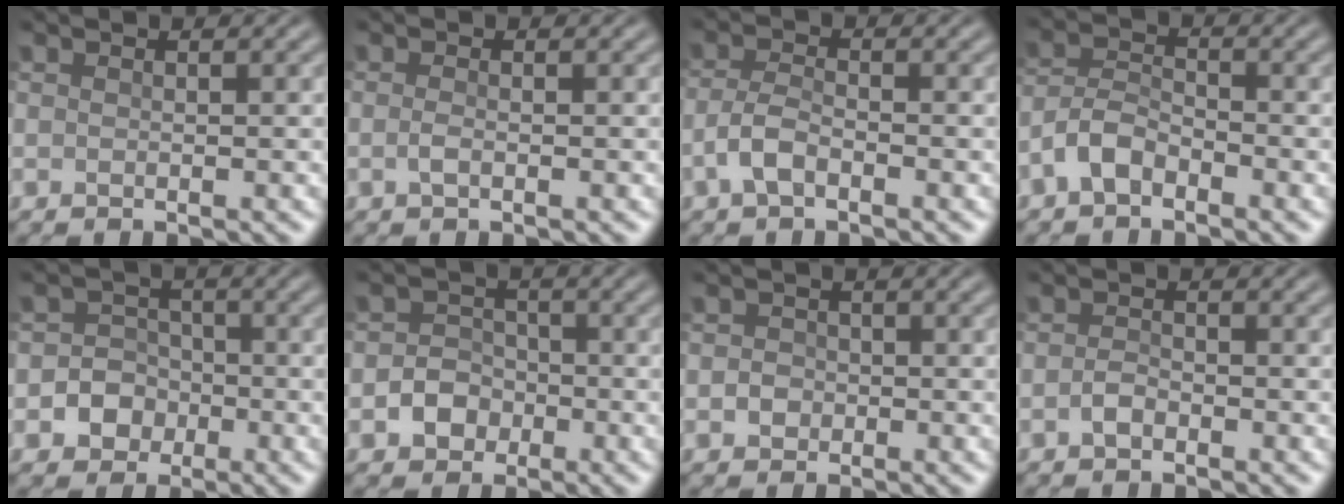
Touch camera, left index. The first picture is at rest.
{"total": 0.6, "force": [-0.1, 0.2, 0.6], "torque": [-0.017, 0.002, -0.004]}
{"total": 2.1, "force": [-1.2, 0.8, 1.5], "torque": [-0.036, 0.009, -0.031]}
{"total": 2.8, "force": [-1.9, 1.4, 1.6], "torque": [-0.033, 0.012, -0.048]}
{"total": 3.5, "force": [-0.9, 3.3, 0.8], "torque": [0.018, 0.012, -0.035]}
{"total": 2.7, "force": [-0.8, 2.4, 0.9], "torque": [0.000, 0.009, -0.023]}
{"total": 1.5, "force": [-0.1, 1.4, 0.4], "torque": [0.009, 0.004, -0.011]}
{"total": 1.0, "force": [-0.5, 0.5, 0.6], "torque": [-0.016, 0.006, -0.013]}